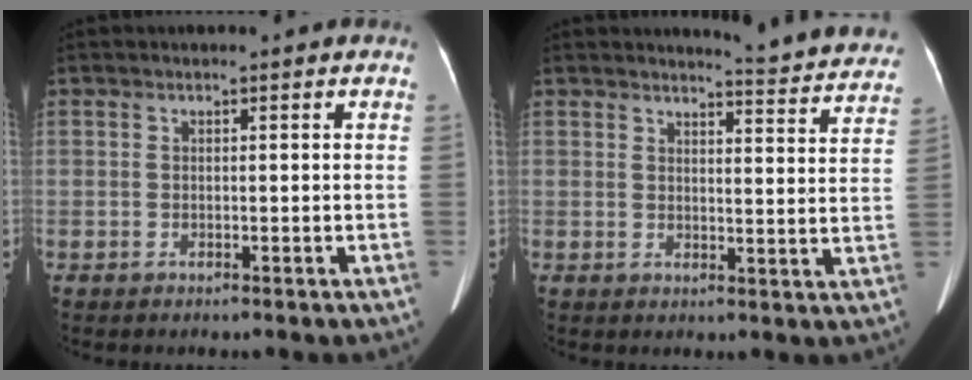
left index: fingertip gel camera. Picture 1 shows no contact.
{"total": 10.9, "force": [10.7, 0.5, 2.0], "torque": [-0.012, -0.049, 0.103]}